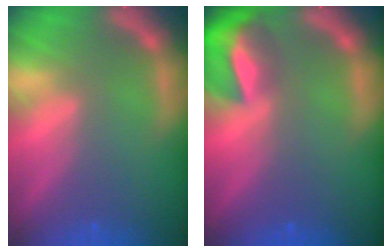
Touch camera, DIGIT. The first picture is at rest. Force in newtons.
{"total": 7.4}